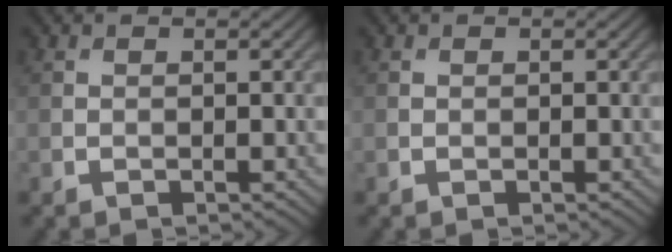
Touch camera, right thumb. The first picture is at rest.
{"total": 0.0}